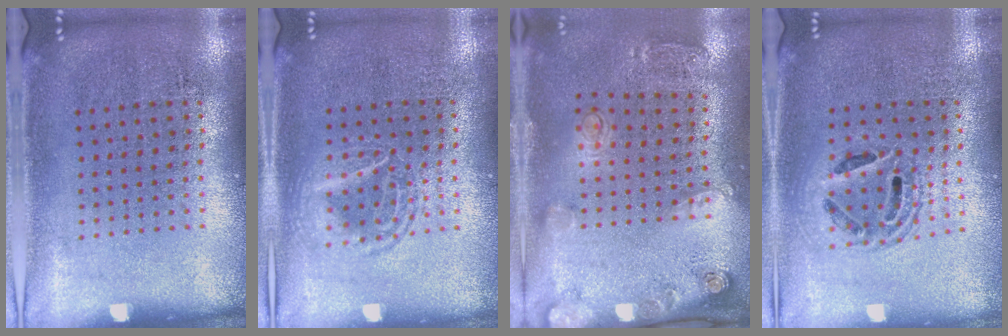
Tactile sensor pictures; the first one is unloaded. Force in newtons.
{"total": 1.3, "press": 1.3, "slide": 0.1}
{"total": 2.0, "press": 1.4, "slide": 1.4}
{"total": 1.4, "press": 1.3, "slide": 0.7}